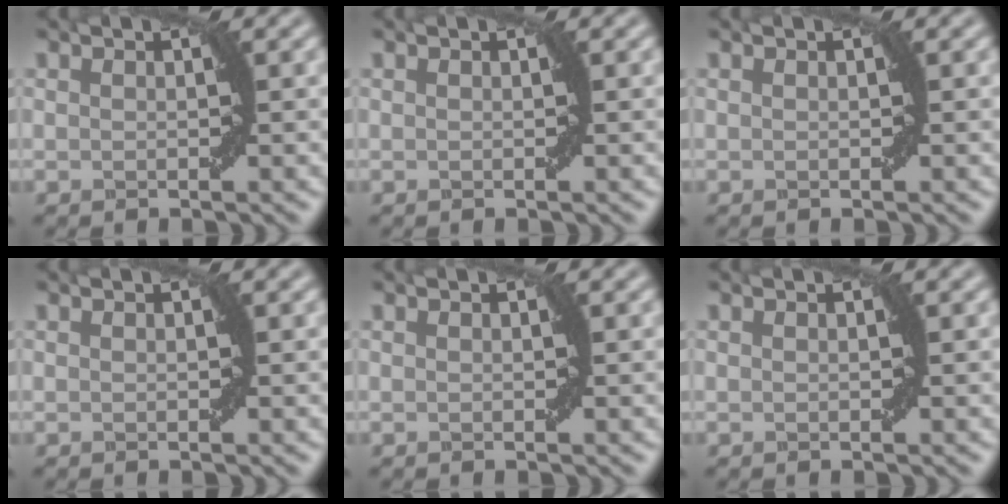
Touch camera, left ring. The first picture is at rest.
{"total": 0.0}
{"total": 0.0}
{"total": 0.0}
{"total": 0.0}
{"total": 0.0}